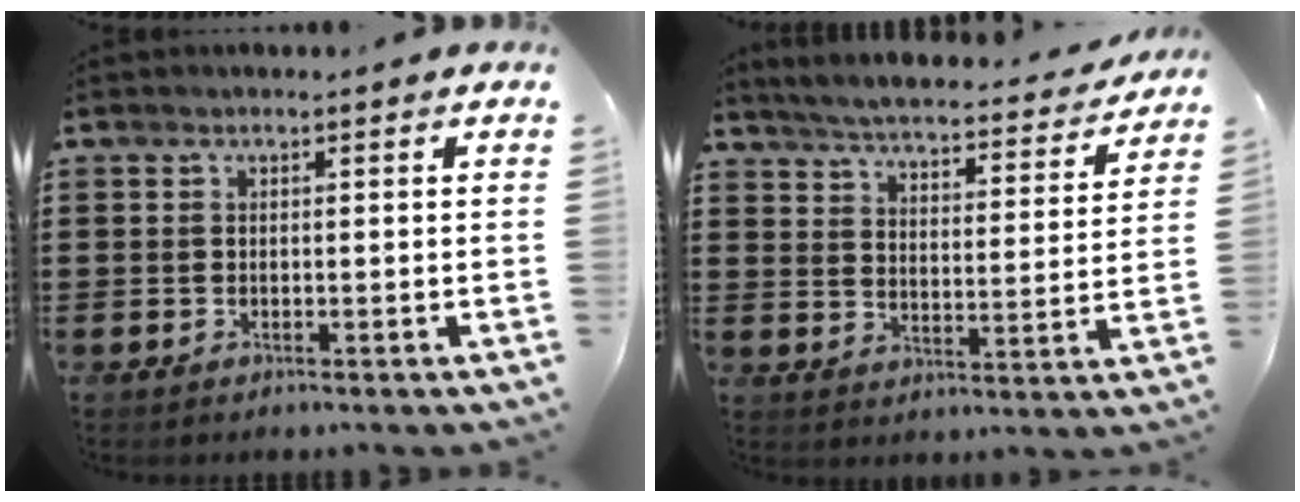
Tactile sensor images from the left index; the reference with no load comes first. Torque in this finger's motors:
{"motor_torque": [1.14, -0.99, 0.23, 0.10]}